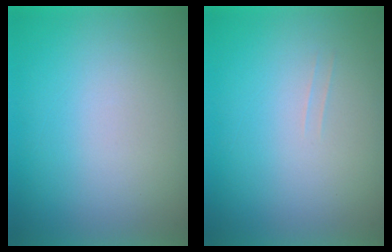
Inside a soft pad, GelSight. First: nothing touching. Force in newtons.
{"total": 1.2}